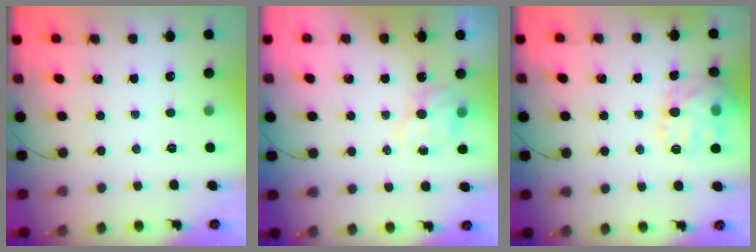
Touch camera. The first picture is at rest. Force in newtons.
{"total": 6.8, "press": 6.8, "slide": 0.2}
{"total": 12.8, "press": 12.8, "slide": 1.1}